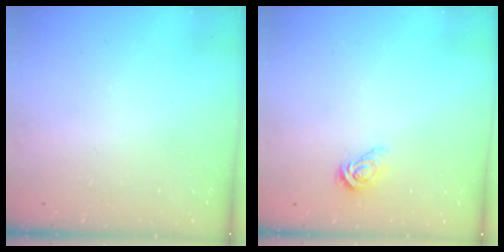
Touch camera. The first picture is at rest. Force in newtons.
{"total": 6.6, "press": 6.6, "slide": 0.2}